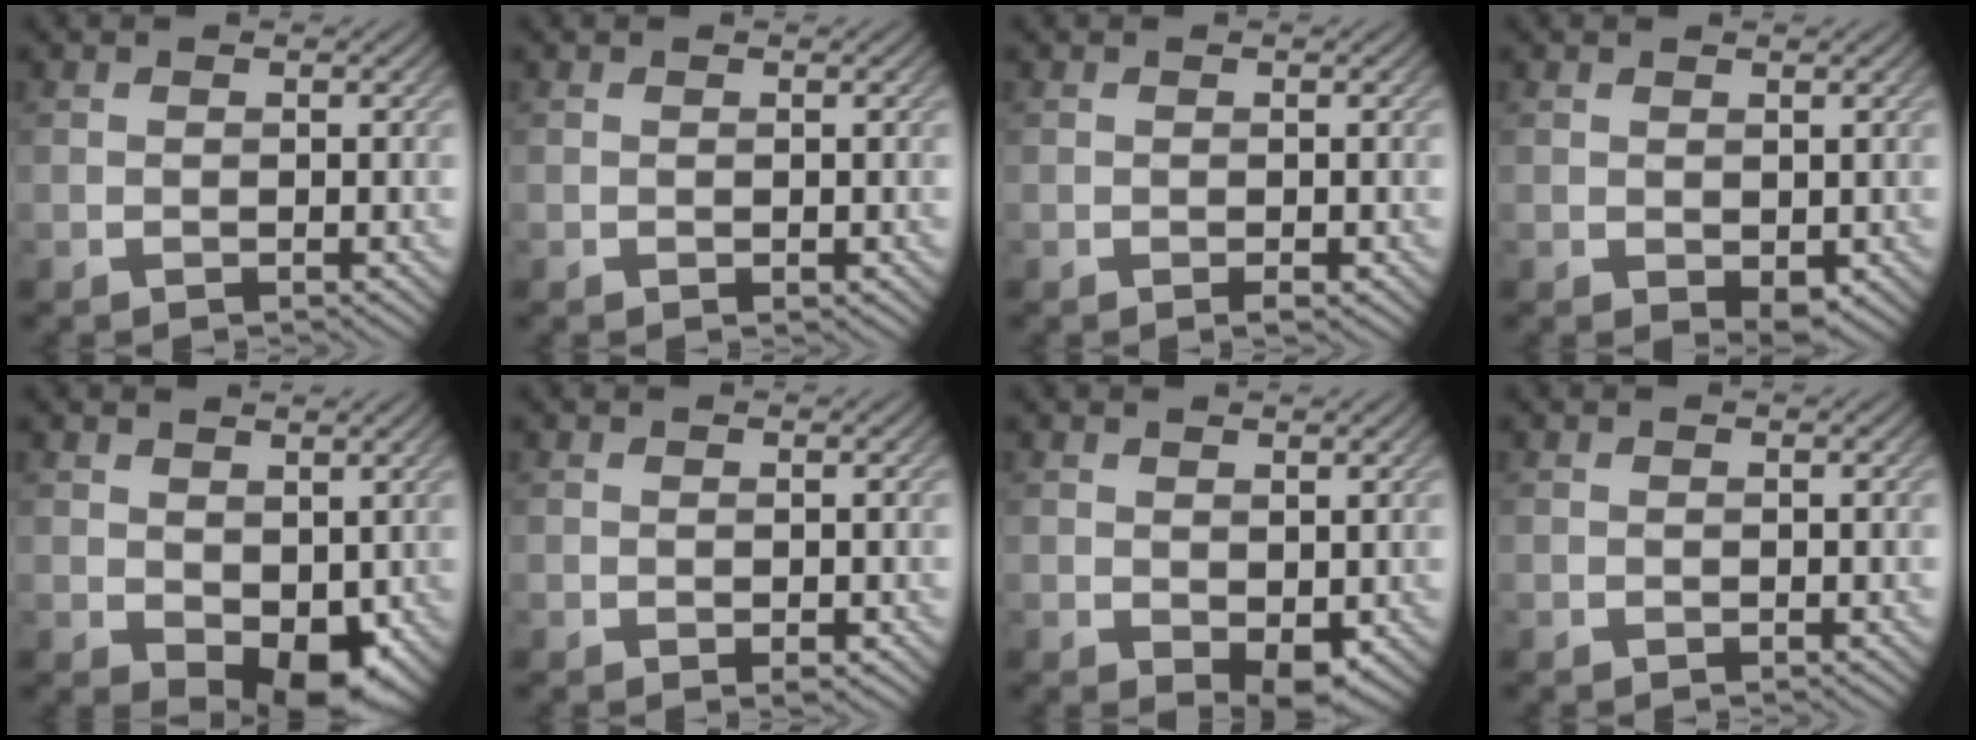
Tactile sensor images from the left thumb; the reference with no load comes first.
{"total": 0.0}
{"total": 0.6, "force": [-0.3, 0.2, 0.4], "torque": [-0.009, -0.003, -0.004]}
{"total": 1.5, "force": [0.0, 1.0, 1.2], "torque": [-0.021, -0.010, 0.007]}
{"total": 6.4, "force": [-0.2, 4.2, 4.8], "torque": [-0.081, -0.027, 0.010]}
{"total": 0.7, "force": [-0.1, 0.4, 0.5], "torque": [-0.005, -0.004, 0.000]}
{"total": 2.8, "force": [0.1, 1.7, 2.2], "torque": [-0.038, -0.013, 0.010]}
{"total": 0.0}